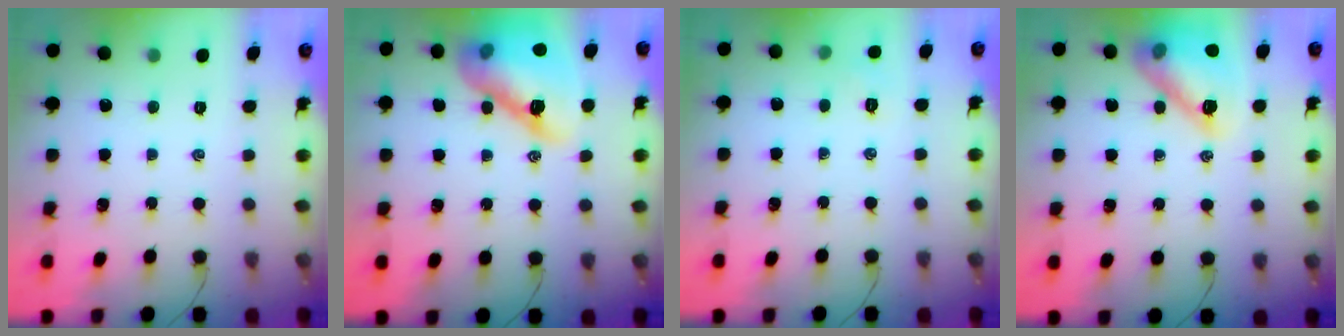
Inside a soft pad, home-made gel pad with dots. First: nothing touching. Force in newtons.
{"total": 17.9, "press": 17.3, "slide": 4.5}
{"total": 3.8, "press": 3.7, "slide": 0.8}
{"total": 15.7, "press": 15.6, "slide": 1.4}